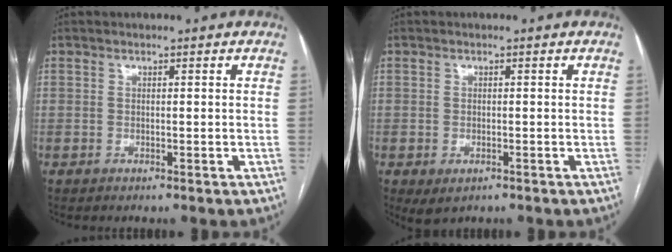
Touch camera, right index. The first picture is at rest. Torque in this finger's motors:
{"motor_torque": [0.64, -0.51, 0.08, 0.00]}